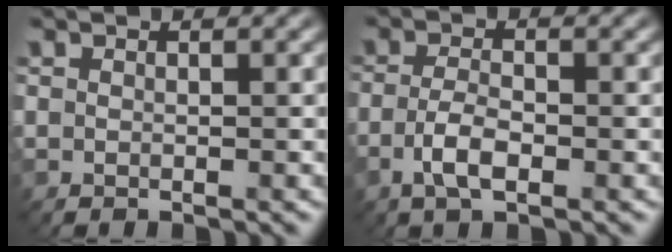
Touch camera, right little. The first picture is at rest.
{"total": 2.9, "force": [-1.3, 1.0, 2.4], "torque": [-0.054, 0.003, -0.030]}